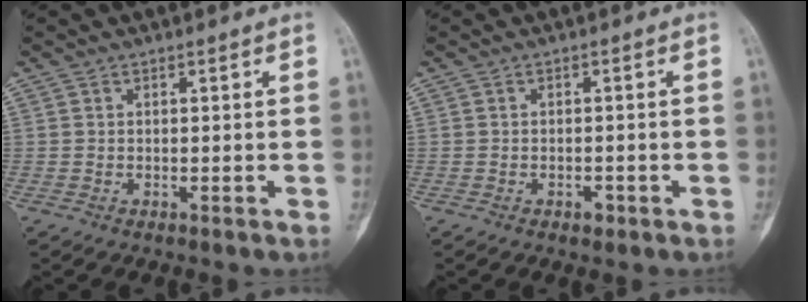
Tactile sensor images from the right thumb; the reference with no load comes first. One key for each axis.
{"total": 1.6, "fx": -0.9, "fy": 0.9, "fz": 0.9, "tx": -0.007, "ty": 0.003, "tz": -0.013}